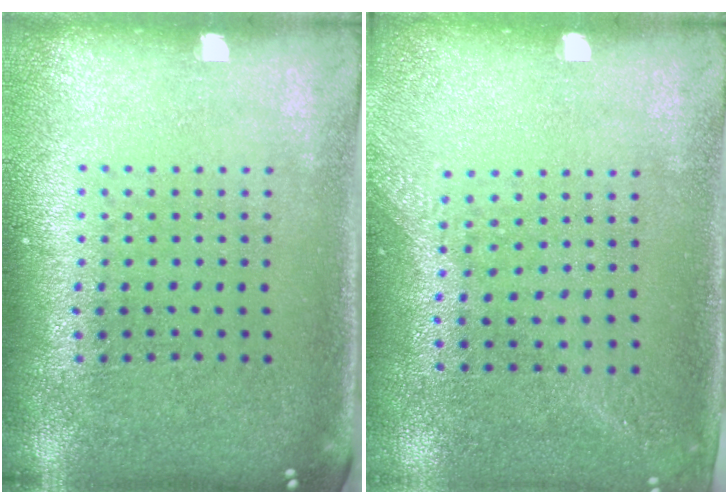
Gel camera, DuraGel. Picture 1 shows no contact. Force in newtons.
{"total": 1.3, "press": 1.1, "slide": 0.8}